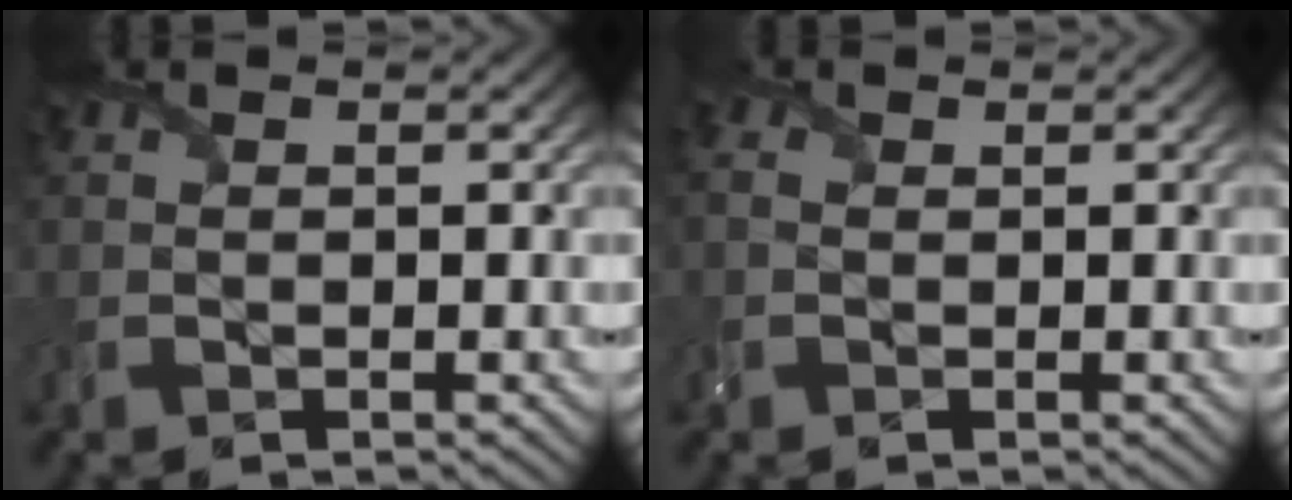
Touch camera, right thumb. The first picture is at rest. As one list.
[{"total": 1.8, "force": [0.0, 1.5, 1.1], "torque": [-0.032, -0.002, 0.000]}]